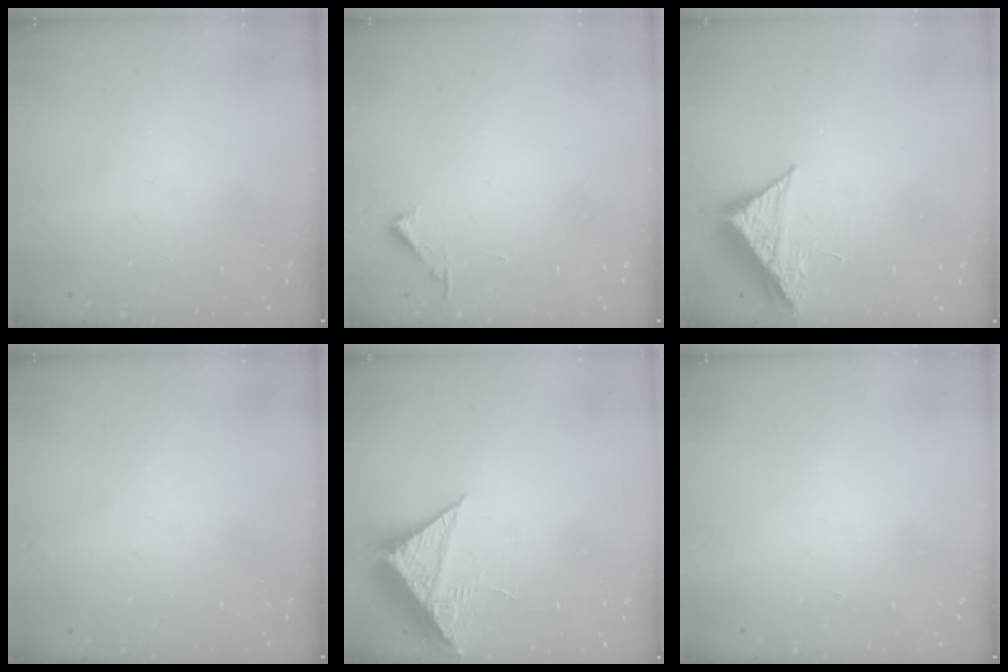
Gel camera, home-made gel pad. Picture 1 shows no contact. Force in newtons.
{"total": 4.4, "press": 4.4, "slide": 0.4}
{"total": 7.0, "press": 7.0, "slide": 0.3}
{"total": 0.0}
{"total": 8.3, "press": 8.3, "slide": 0.3}
{"total": 1.6, "press": 1.6, "slide": 0.1}